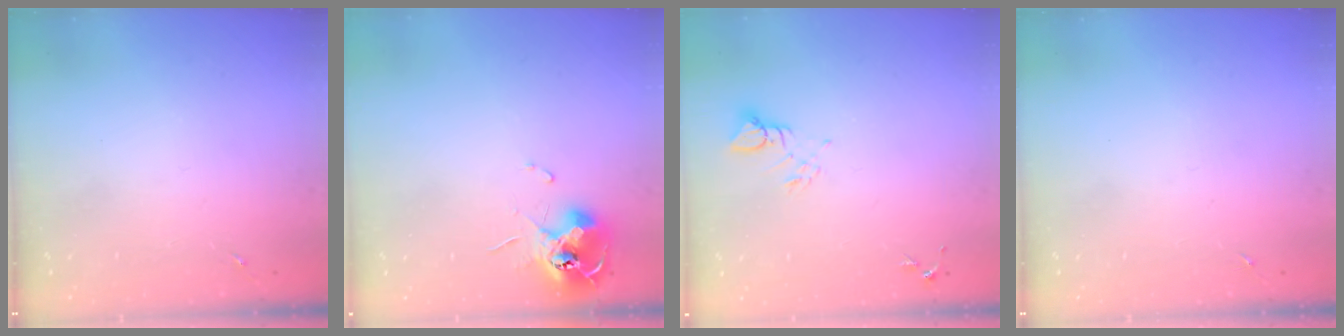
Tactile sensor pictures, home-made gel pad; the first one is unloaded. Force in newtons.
{"total": 11.7, "press": 11.7, "slide": 0.9}
{"total": 4.1, "press": 4.1, "slide": 0.2}
{"total": 0.0}